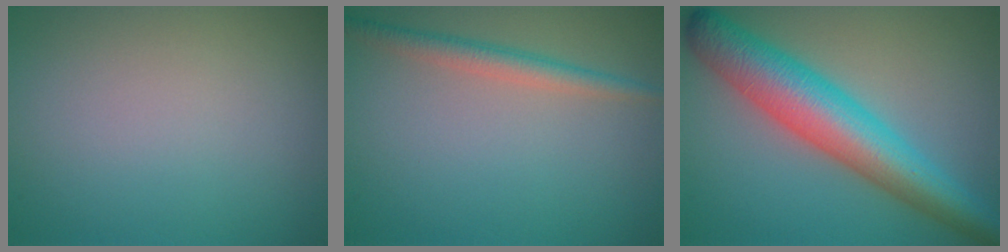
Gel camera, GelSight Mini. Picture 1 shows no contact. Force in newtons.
{"total": 2.4, "press": 2.4, "slide": 0.0}
{"total": 8.1, "press": 8.1, "slide": 0.1}